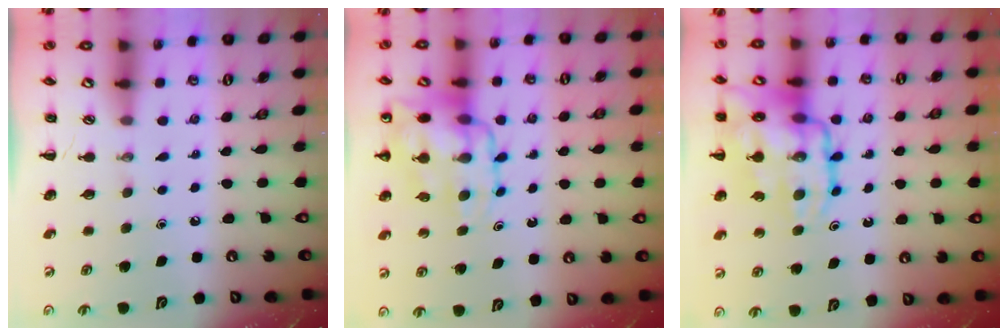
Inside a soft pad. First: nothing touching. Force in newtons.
{"total": 13.9, "press": 13.6, "slide": 3.1}
{"total": 20.7, "press": 20.6, "slide": 2.7}